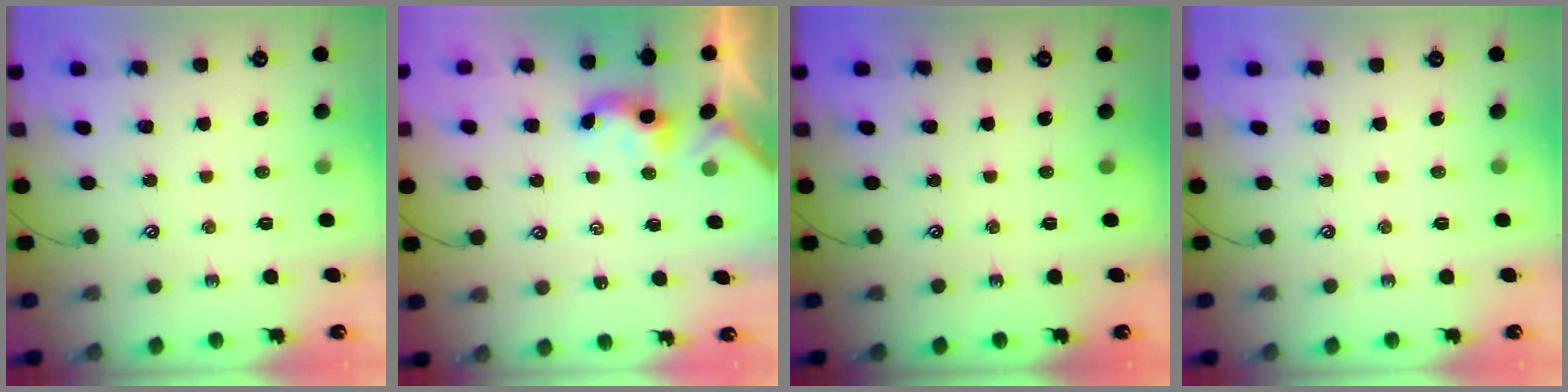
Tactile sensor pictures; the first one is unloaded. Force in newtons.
{"total": 2.2, "press": 2.2, "slide": 0.2}
{"total": 0.0}
{"total": 0.0}